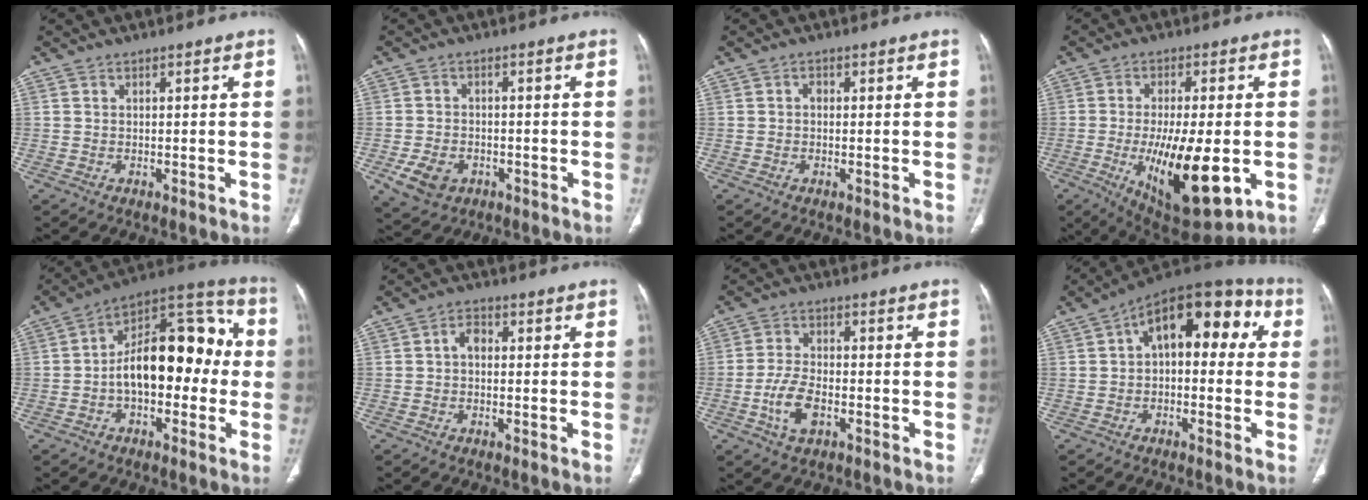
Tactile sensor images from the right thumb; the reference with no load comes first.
{"total": 6.5, "force": [-2.6, 4.8, 3.5], "torque": [-0.062, 0.011, -0.036]}
{"total": 0.8, "force": [-0.1, 0.6, 0.5], "torque": [-0.006, 0.003, -0.006]}
{"total": 18.8, "force": [-4.3, 7.0, 17.0], "torque": [-0.279, -0.017, -0.048]}
{"total": 19.4, "force": [-0.9, 10.9, 16.0], "torque": [-0.212, 0.057, -0.023]}
{"total": 2.6, "force": [0.0, 1.8, 1.9], "torque": [-0.024, 0.010, -0.007]}
{"total": 6.8, "force": [-2.5, 3.7, 5.2], "torque": [-0.106, 0.012, -0.048]}
{"total": 15.9, "force": [3.2, 8.8, 12.8], "torque": [-0.129, 0.048, 0.034]}